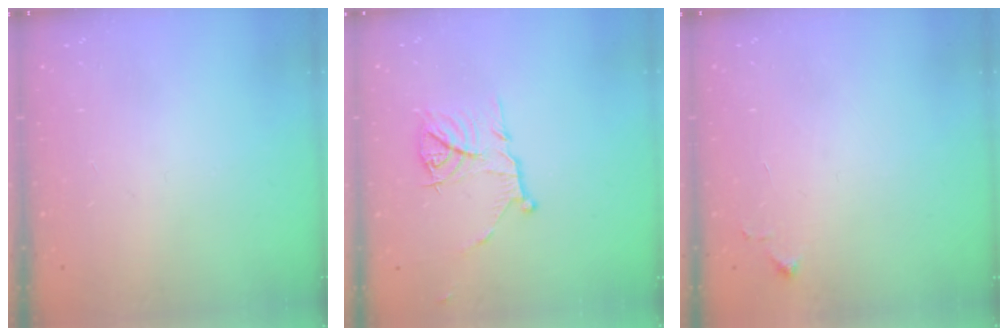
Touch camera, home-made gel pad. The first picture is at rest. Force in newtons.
{"total": 10.3, "press": 10.3, "slide": 0.6}
{"total": 3.2, "press": 3.2, "slide": 0.6}